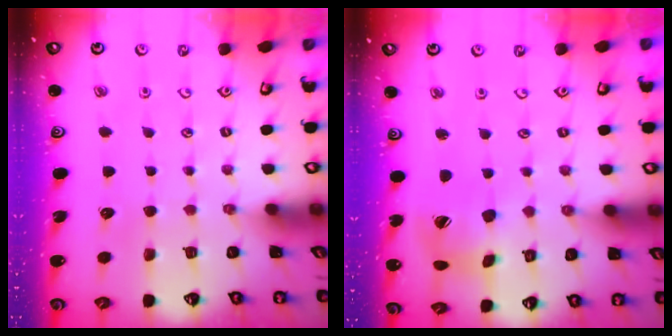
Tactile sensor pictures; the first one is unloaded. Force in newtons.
{"total": 10.1, "press": 10.0, "slide": 1.2}